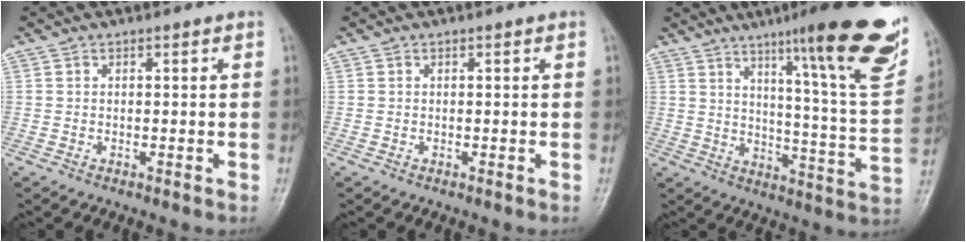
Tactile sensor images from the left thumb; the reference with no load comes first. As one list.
[{"total": 0.0}, {"total": 24.3, "force": [14.3, 3.2, 19.4], "torque": [-0.243, -0.065, 0.204]}]